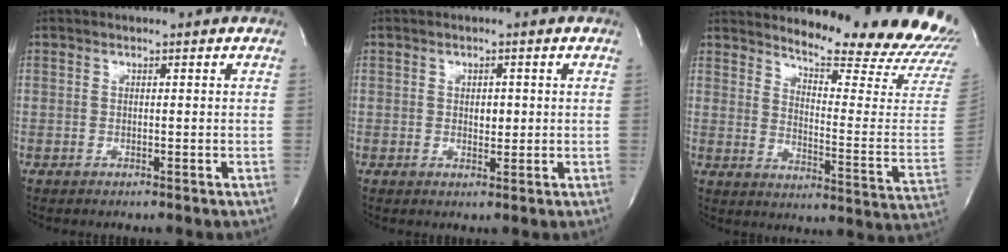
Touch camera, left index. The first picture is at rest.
{"total": 1.9, "force": [0.2, 1.2, 1.5], "torque": [-0.022, 0.000, 0.006]}
{"total": 20.2, "force": [19.0, 1.8, 6.6], "torque": [-0.096, -0.122, 0.225]}